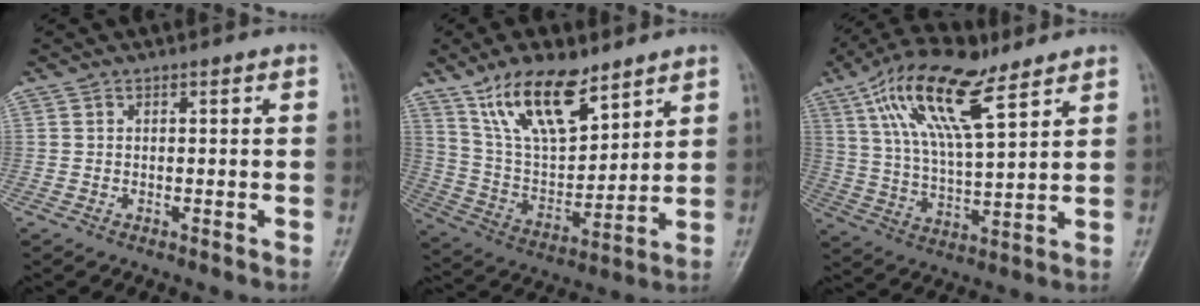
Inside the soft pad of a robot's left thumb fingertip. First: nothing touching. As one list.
[{"total": 16.2, "force": [10.6, 6.8, 10.1], "torque": [-0.145, -0.052, 0.207]}, {"total": 16.7, "force": [9.1, 6.1, 12.6], "torque": [-0.221, -0.019, 0.169]}]